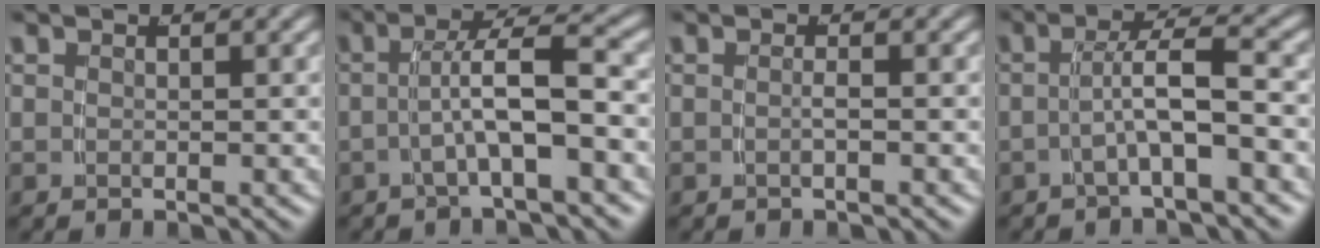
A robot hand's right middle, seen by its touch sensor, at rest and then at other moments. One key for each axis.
{"total": 4.2, "fx": -1.4, "fy": 0.5, "fz": 3.9, "tx": -0.061, "ty": 0.011, "tz": -0.025}
{"total": 0.8, "fx": -0.6, "fy": -0.4, "fz": 0.5, "tx": -0.009, "ty": 0.000, "tz": -0.010}
{"total": 3.5, "fx": -1.8, "fy": -0.1, "fz": 3.0, "tx": -0.049, "ty": 0.009, "tz": -0.030}